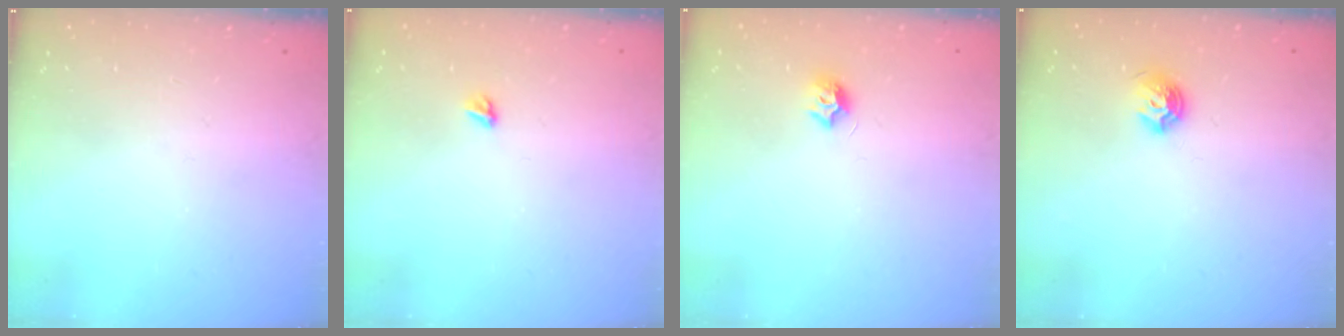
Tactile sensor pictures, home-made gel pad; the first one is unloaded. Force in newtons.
{"total": 4.2, "press": 4.2, "slide": 0.5}
{"total": 7.4, "press": 7.4, "slide": 0.6}
{"total": 7.0, "press": 6.9, "slide": 0.7}